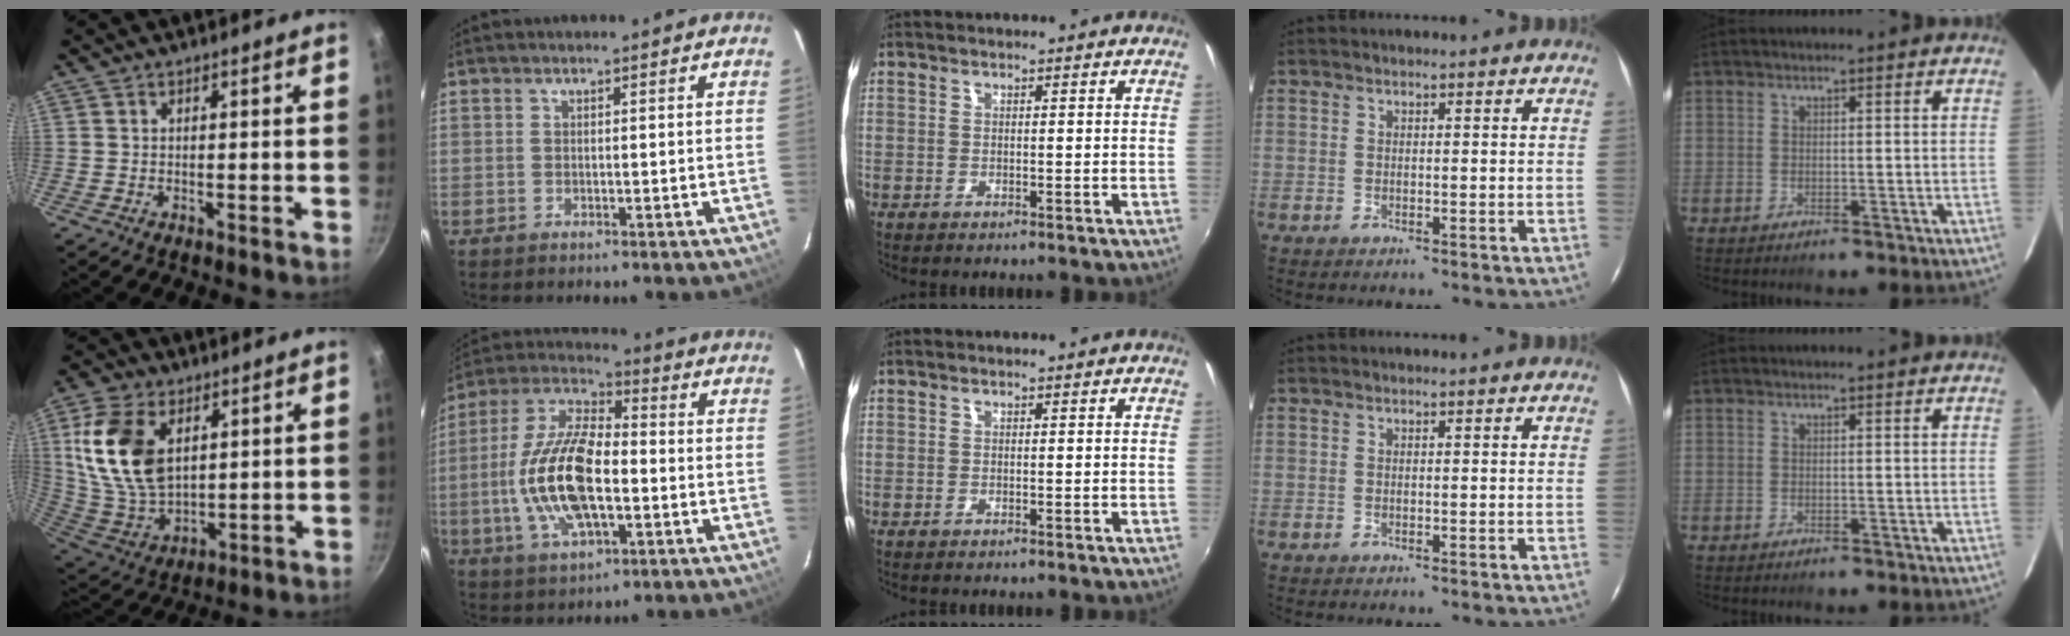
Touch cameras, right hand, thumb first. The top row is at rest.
{"thumb": {"total": 17.6, "force": [5.2, 10.8, 12.9], "torque": [-0.232, -0.021, 0.114]}, "index": {"total": 17.5, "force": [-3.0, 7.5, 15.5], "torque": [-0.323, 0.002, -0.059]}}